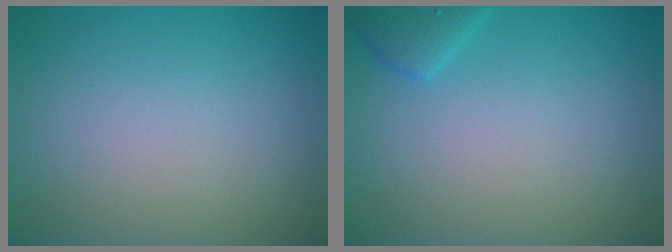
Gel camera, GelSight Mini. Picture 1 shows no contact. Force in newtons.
{"total": 1.8, "press": 1.8, "slide": 0.1}